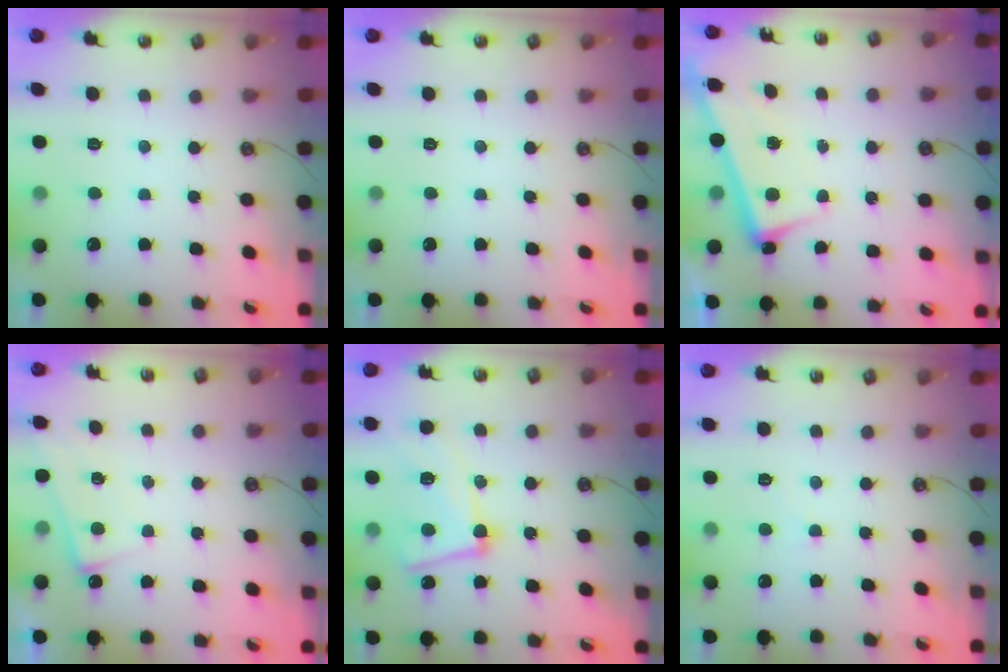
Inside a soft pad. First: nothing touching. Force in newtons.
{"total": 0.0}
{"total": 2.7, "press": 2.7, "slide": 0.4}
{"total": 1.0, "press": 0.9, "slide": 0.3}
{"total": 12.0, "press": 11.8, "slide": 2.1}
{"total": 1.2, "press": 1.1, "slide": 0.4}